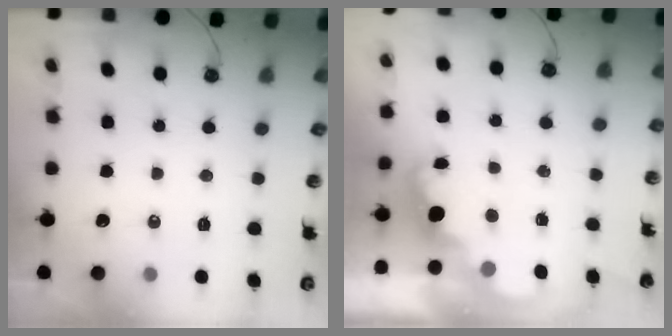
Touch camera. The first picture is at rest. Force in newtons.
{"total": 2.5, "press": 2.4, "slide": 0.5}